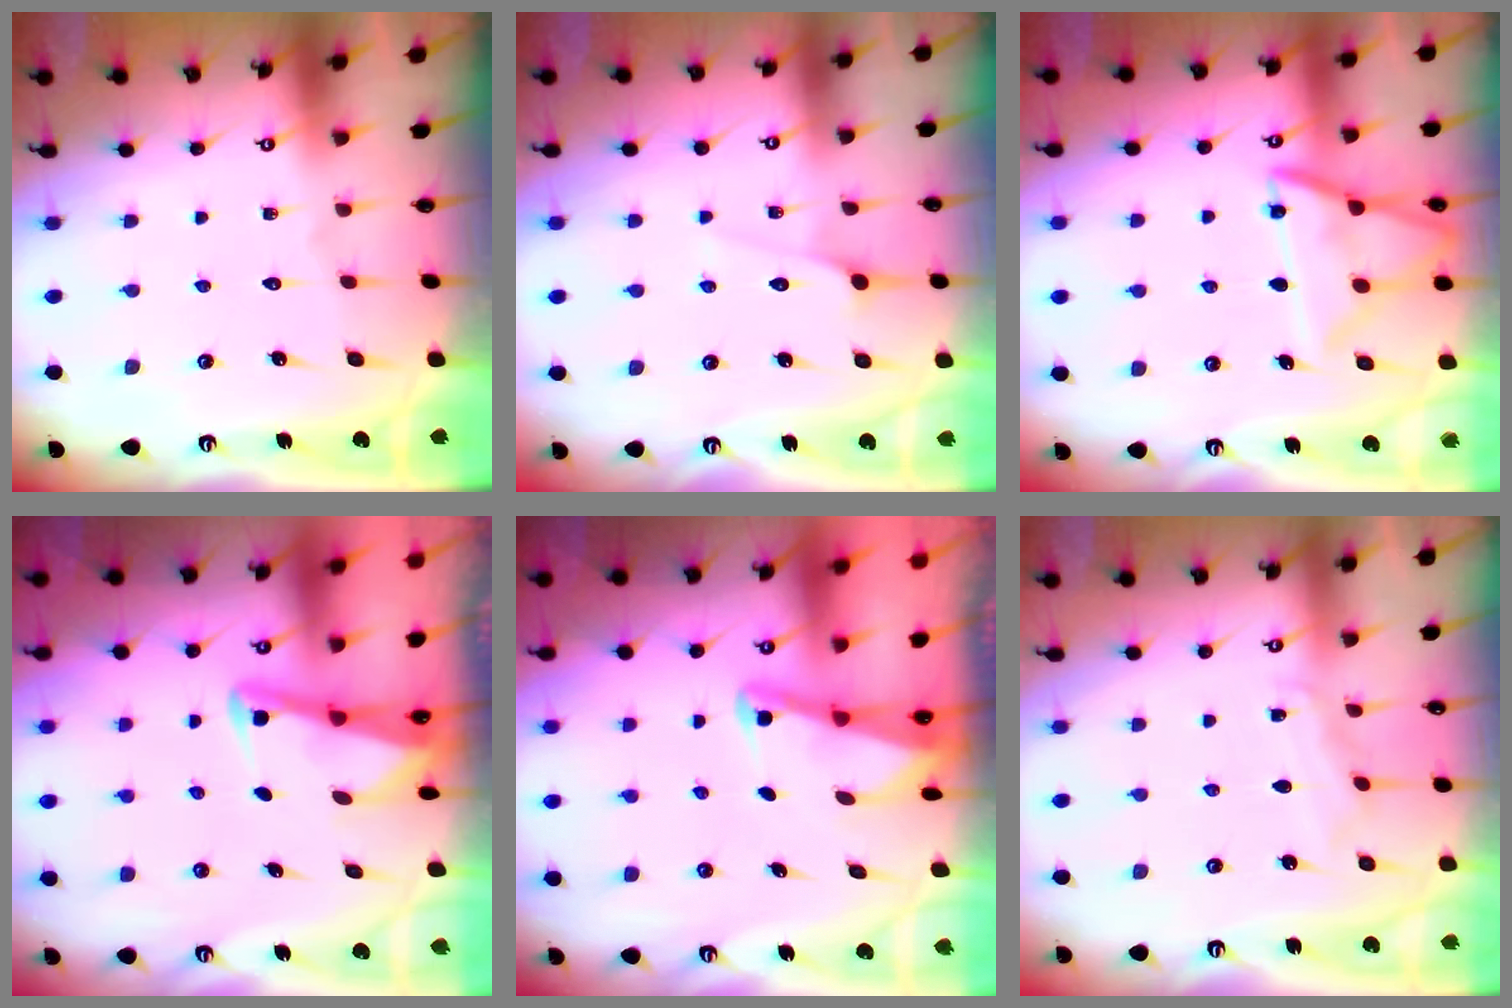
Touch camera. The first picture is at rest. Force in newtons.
{"total": 4.2, "press": 4.1, "slide": 0.6}
{"total": 13.9, "press": 13.8, "slide": 1.4}
{"total": 2.8, "press": 2.8, "slide": 0.4}
{"total": 2.0, "press": 2.0, "slide": 0.4}
{"total": 4.8, "press": 4.8, "slide": 0.2}